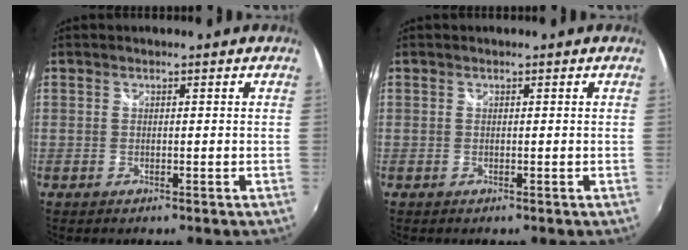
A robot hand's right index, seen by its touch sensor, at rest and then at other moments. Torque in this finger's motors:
{"motor_torque": [0.51, 0.21, 0.00, 0.02]}